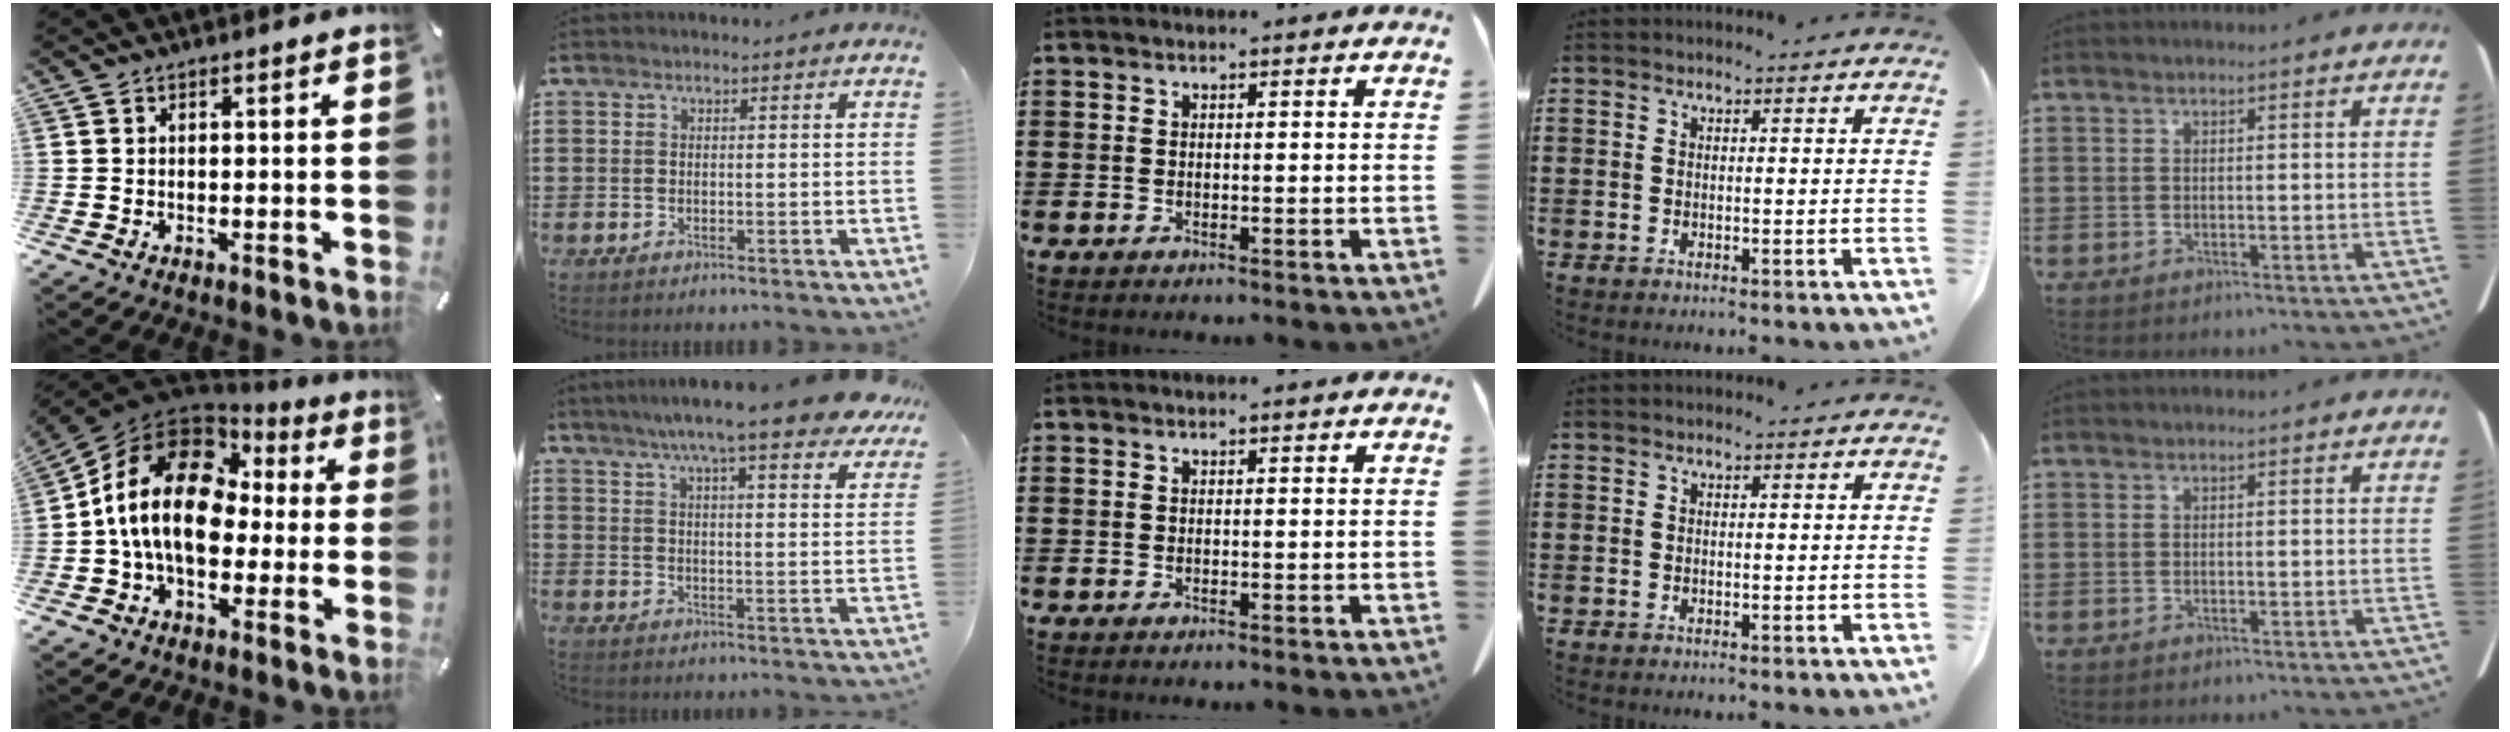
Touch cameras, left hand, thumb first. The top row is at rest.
{"thumb": {"total": 18.4, "force": [0.5, 13.9, 12.1], "torque": [-0.257, 0.012, 0.003]}, "index": {"total": 9.8, "force": [8.2, 0.1, 5.4], "torque": [-0.115, -0.032, 0.138]}}